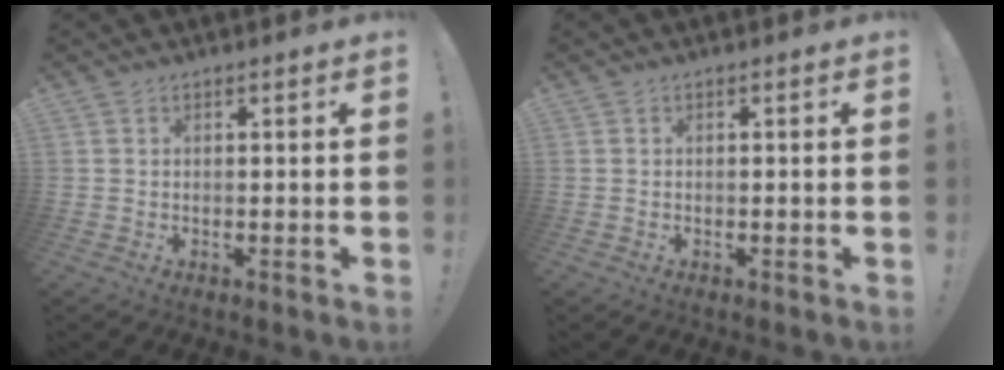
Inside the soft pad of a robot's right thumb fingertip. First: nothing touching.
{"total": 0.0}